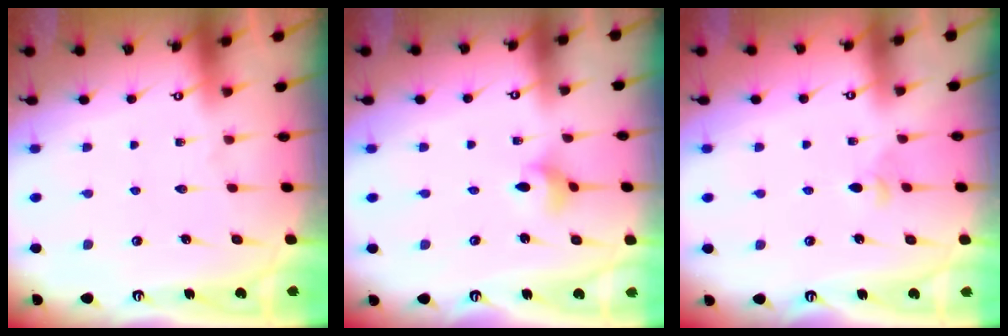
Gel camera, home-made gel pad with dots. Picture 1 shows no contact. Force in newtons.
{"total": 3.2, "press": 3.2, "slide": 0.1}
{"total": 3.2, "press": 3.1, "slide": 0.8}